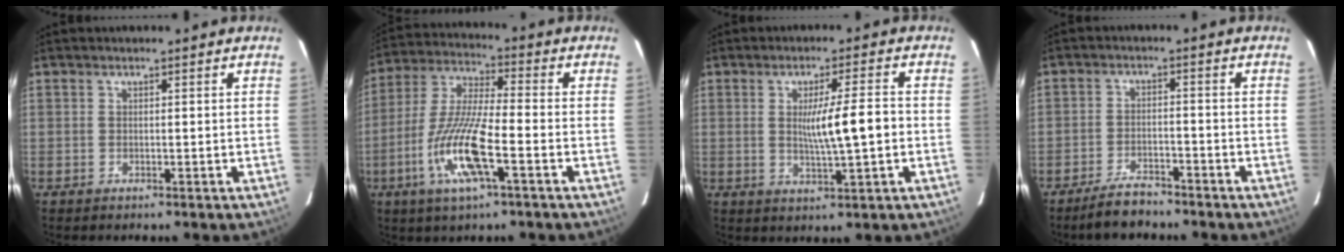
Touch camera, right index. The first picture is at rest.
{"total": 13.3, "force": [-4.8, 1.7, 12.2], "torque": [-0.254, -0.010, -0.092]}
{"total": 7.4, "force": [-0.2, 0.1, 7.4], "torque": [-0.122, -0.003, 0.000]}
{"total": 5.1, "force": [-4.6, 1.4, 1.8], "torque": [-0.040, -0.007, -0.080]}